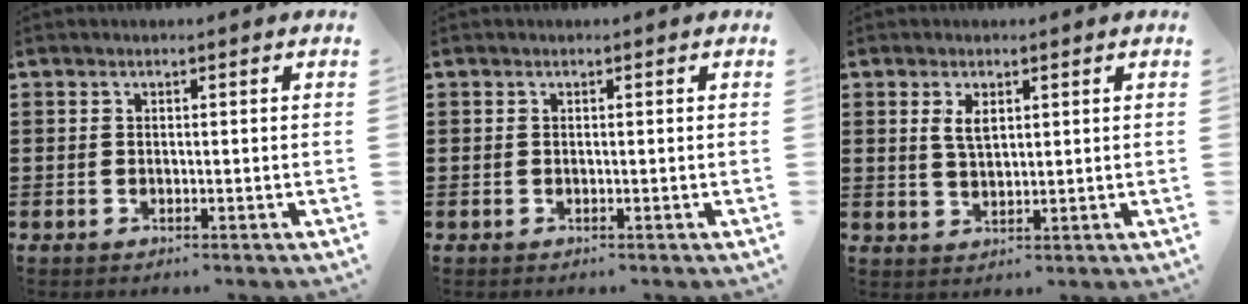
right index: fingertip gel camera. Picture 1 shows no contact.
{"total": 0.0}
{"total": 2.7, "force": [1.2, 1.1, 2.2], "torque": [-0.047, 0.003, 0.021]}